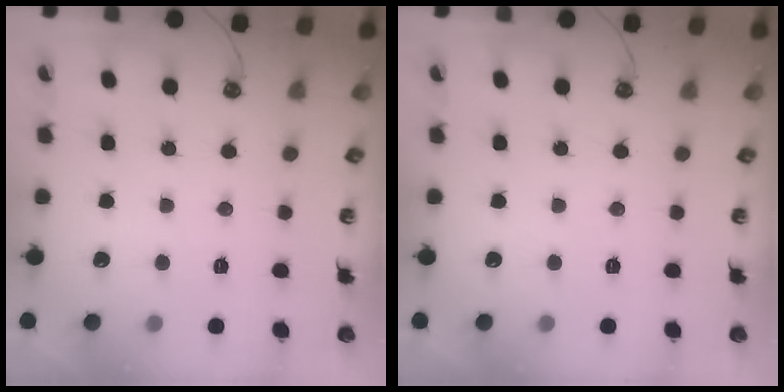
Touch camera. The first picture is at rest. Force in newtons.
{"total": 0.0}